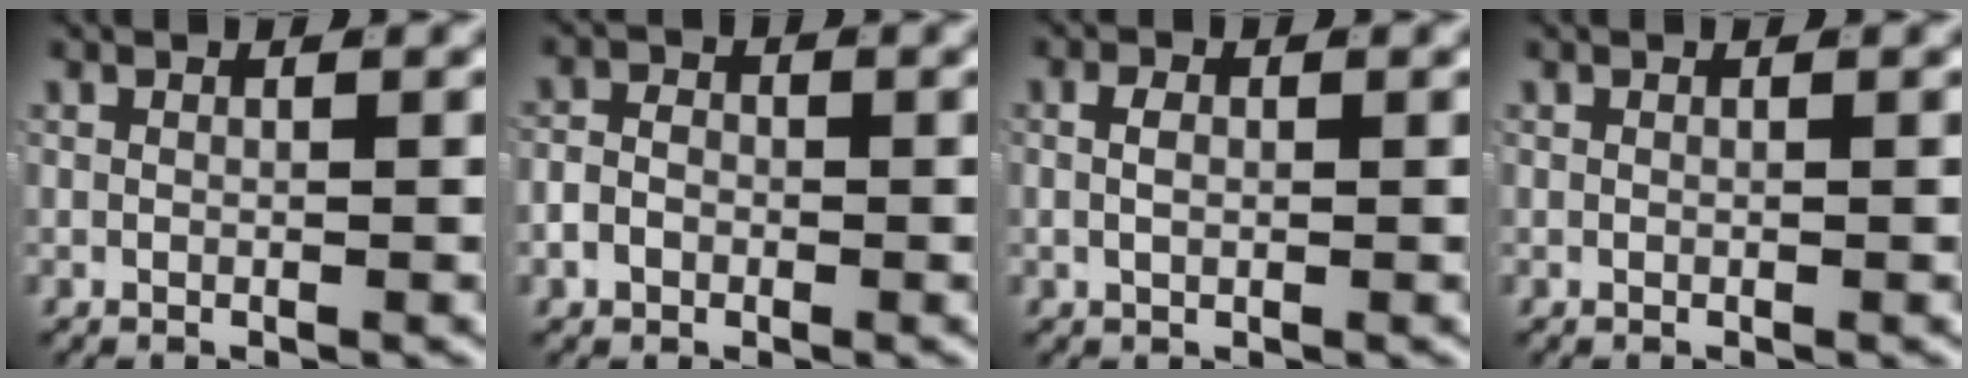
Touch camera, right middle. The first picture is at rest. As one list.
[{"total": 2.4, "force": [-0.8, 2.0, 1.2], "torque": [-0.021, 0.001, -0.016]}, {"total": 1.2, "force": [0.0, 0.6, 1.0], "torque": [-0.015, -0.001, 0.002]}, {"total": 0.0}]